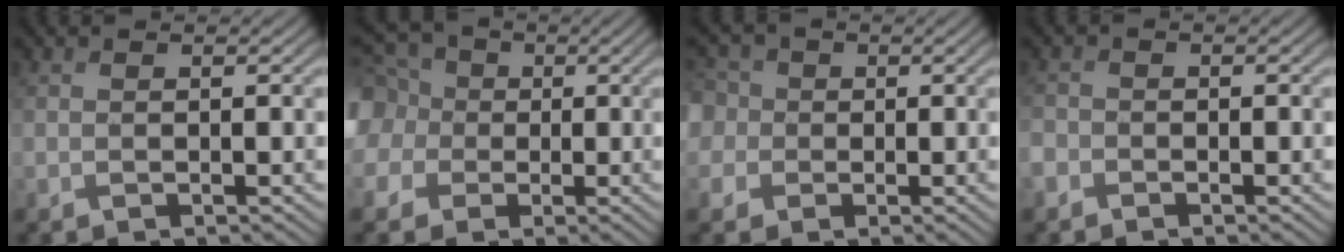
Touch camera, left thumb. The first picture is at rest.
{"total": 12.2, "force": [1.6, 10.7, 5.8], "torque": [-0.205, 0.015, 0.008]}
{"total": 7.6, "force": [1.1, 6.8, 3.3], "torque": [-0.110, 0.022, -0.010]}
{"total": 1.6, "force": [-1.2, 1.1, 0.3], "torque": [-0.009, -0.001, -0.032]}